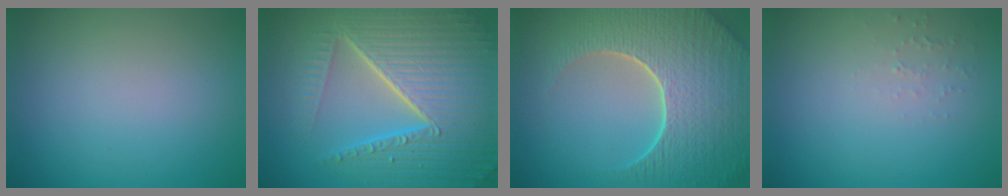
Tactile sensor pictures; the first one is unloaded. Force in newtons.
{"total": 10.5, "press": 6.6, "slide": 8.2}
{"total": 9.2, "press": 6.6, "slide": 6.4}
{"total": 0.8, "press": 0.8, "slide": 0.3}